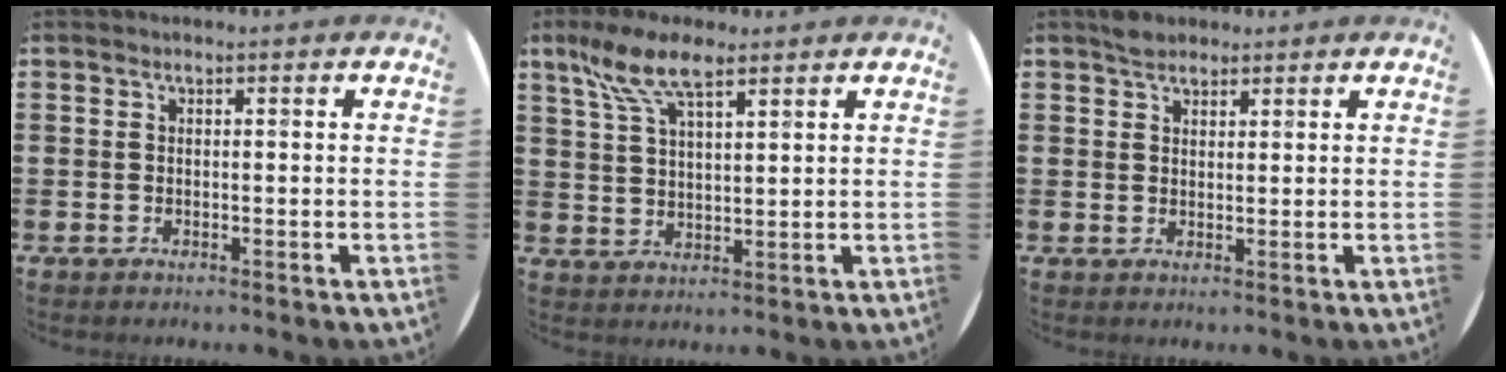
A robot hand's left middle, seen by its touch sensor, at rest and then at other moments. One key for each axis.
{"total": 8.0, "fx": 5.6, "fy": 2.6, "fz": 5.1, "tx": -0.115, "ty": -0.003, "tz": 0.100}
{"total": 2.0, "fx": 1.9, "fy": 0.8, "fz": 0.1, "tx": 0.003, "ty": 0.001, "tz": 0.035}